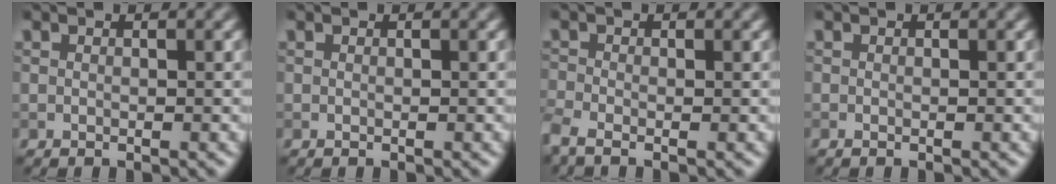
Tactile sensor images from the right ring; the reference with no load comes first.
{"total": 0.0}
{"total": 2.0, "force": [-1.3, 0.7, 1.3], "torque": [-0.034, -0.013, -0.035]}
{"total": 0.0}